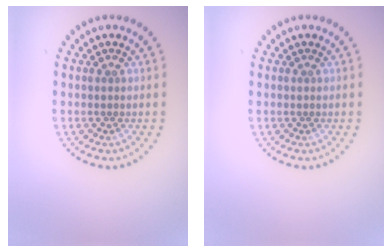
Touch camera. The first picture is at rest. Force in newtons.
{"total": 0.0}